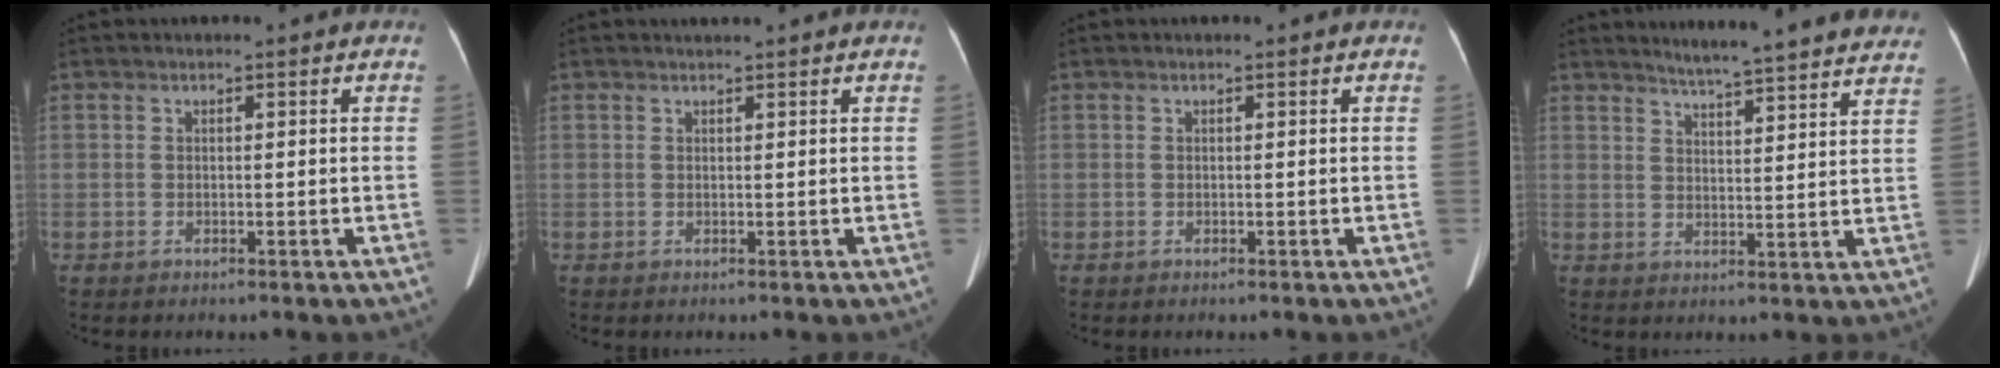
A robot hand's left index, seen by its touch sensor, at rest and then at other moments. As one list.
[{"total": 0.8, "force": [0.8, 0.0, 0.2], "torque": [-0.009, 0.010, 0.016]}, {"total": 0.0}, {"total": 18.2, "force": [16.8, 0.8, 6.9], "torque": [-0.092, -0.022, 0.203]}]